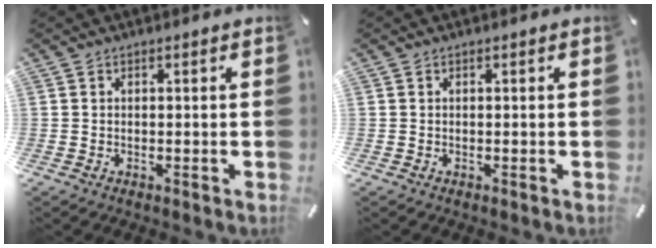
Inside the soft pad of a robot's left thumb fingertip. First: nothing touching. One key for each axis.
{"total": 0.0}